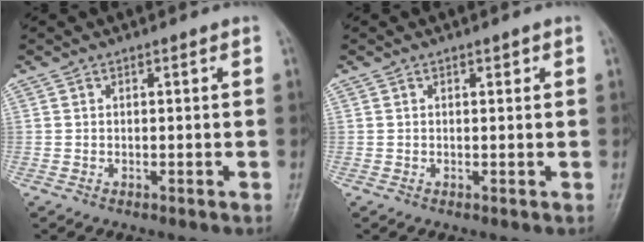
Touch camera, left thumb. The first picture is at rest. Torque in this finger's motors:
{"motor_torque": [-0.12, -0.05, -0.12, -0.03, 0.00]}